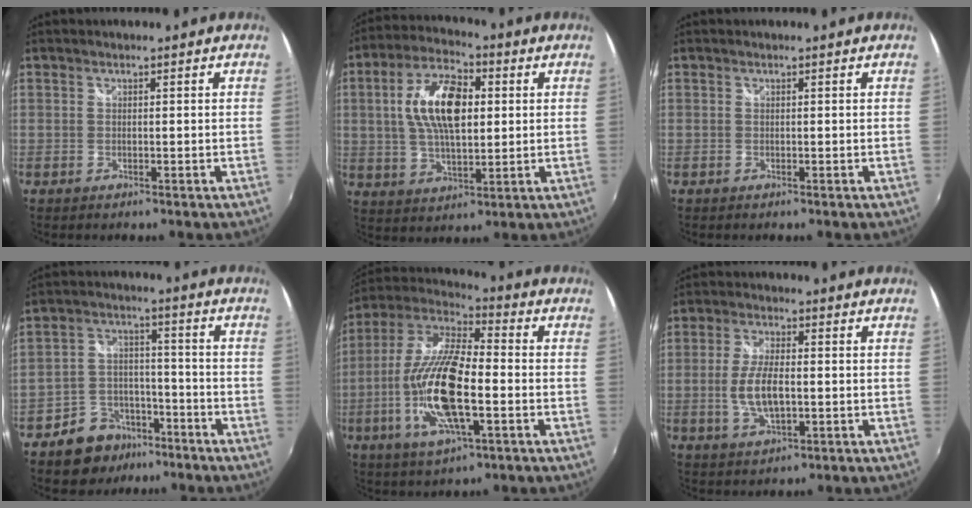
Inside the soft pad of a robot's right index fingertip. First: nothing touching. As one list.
[{"total": 13.7, "force": [2.3, 6.6, 11.8], "torque": [-0.222, 0.016, 0.039]}, {"total": 0.0}, {"total": 9.8, "force": [-6.8, 6.6, 2.3], "torque": [-0.060, 0.027, -0.098]}, {"total": 18.9, "force": [-4.3, 6.3, 17.2], "torque": [-0.354, -0.010, -0.087]}, {"total": 7.9, "force": [-1.0, 3.3, 7.1], "torque": [-0.145, -0.003, -0.017]}]